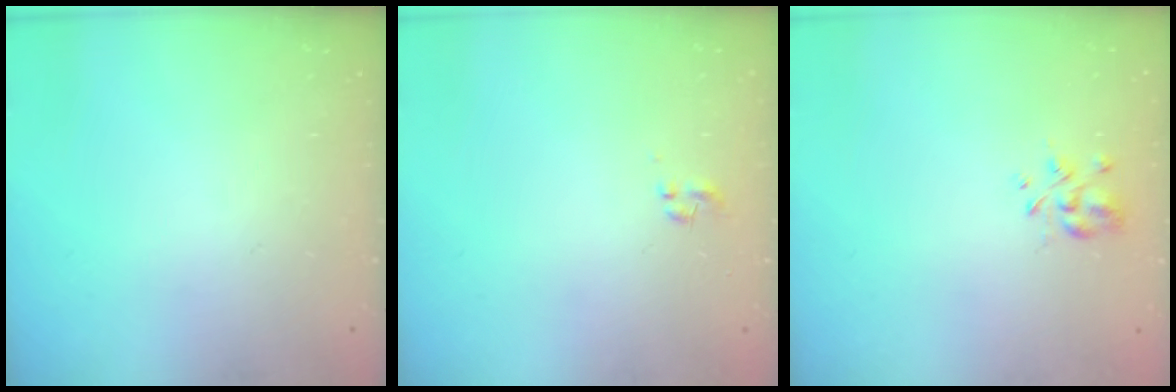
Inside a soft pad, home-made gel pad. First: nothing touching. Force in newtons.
{"total": 0.0}
{"total": 4.1, "press": 3.9, "slide": 1.4}